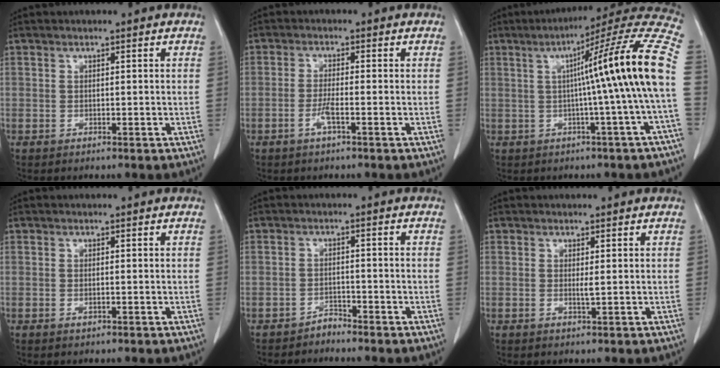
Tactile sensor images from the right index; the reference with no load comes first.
{"total": 2.5, "force": [-1.2, 0.1, 2.2], "torque": [-0.047, -0.001, -0.025]}
{"total": 17.0, "force": [0.5, -2.1, 16.9], "torque": [-0.213, 0.026, -0.004]}
{"total": 0.7, "force": [-0.2, 0.3, 0.7], "torque": [-0.014, -0.001, 0.000]}
{"total": 1.7, "force": [-1.7, 0.3, -0.1], "torque": [0.007, 0.000, -0.028]}
{"total": 0.8, "force": [0.1, 0.1, 0.8], "torque": [-0.020, -0.003, 0.006]}